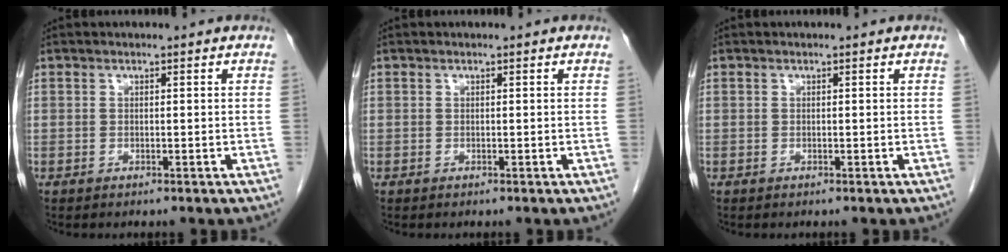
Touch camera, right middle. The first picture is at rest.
{"total": 0.0}
{"total": 0.0}